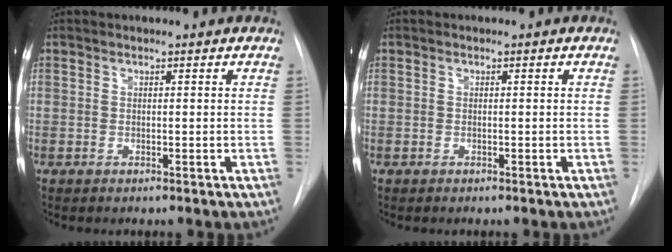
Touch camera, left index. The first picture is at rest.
{"total": 0.0}